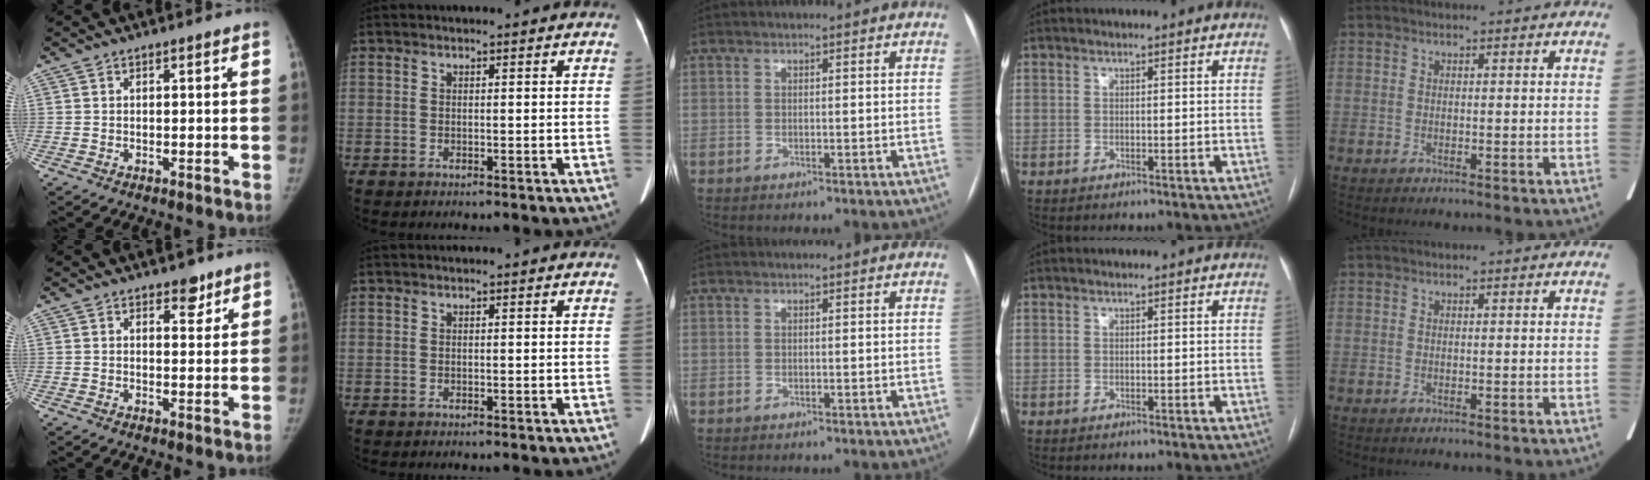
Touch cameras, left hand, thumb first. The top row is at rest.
{"thumb": {"total": 3.4, "force": [2.4, 1.8, 1.6], "torque": [0.001, -0.015, 0.034]}}